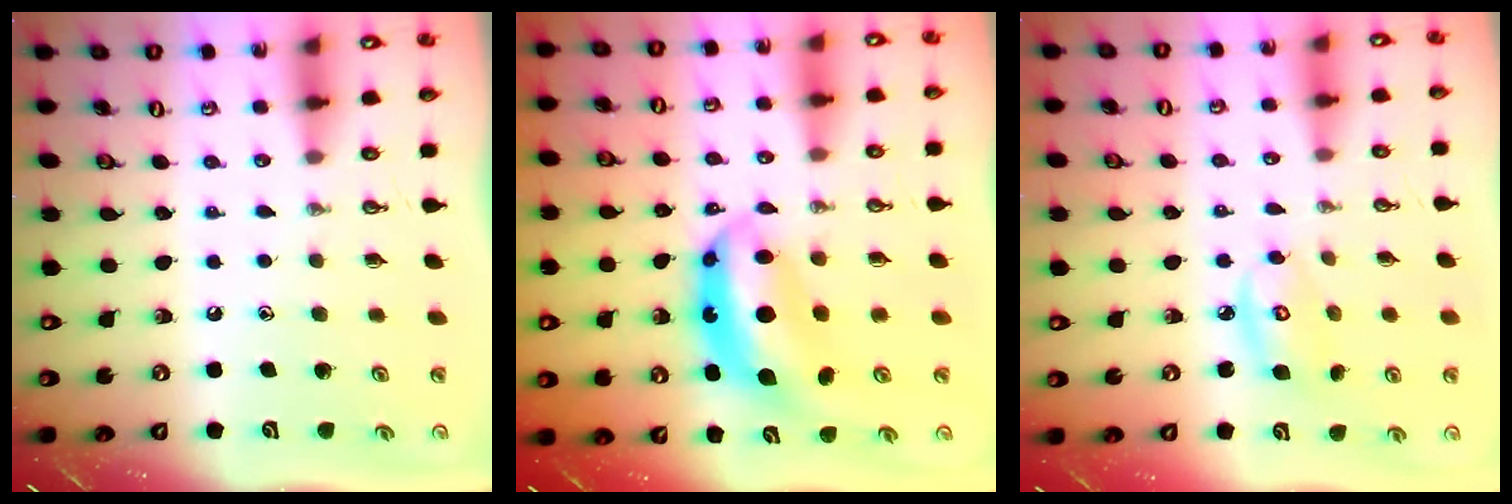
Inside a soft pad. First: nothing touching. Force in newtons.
{"total": 10.5, "press": 10.5, "slide": 0.9}
{"total": 5.9, "press": 5.9, "slide": 0.3}